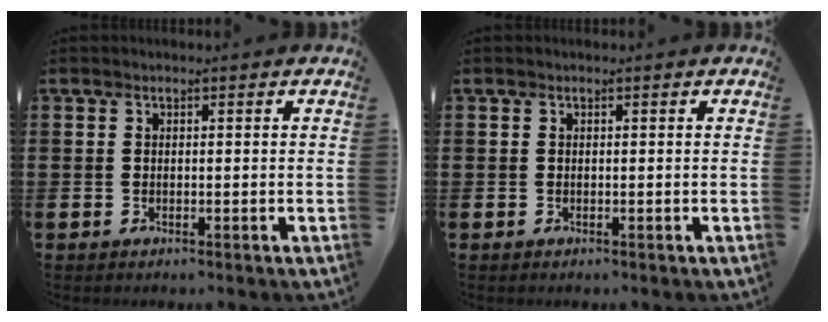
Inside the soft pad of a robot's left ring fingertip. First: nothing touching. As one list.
[{"total": 0.0}]